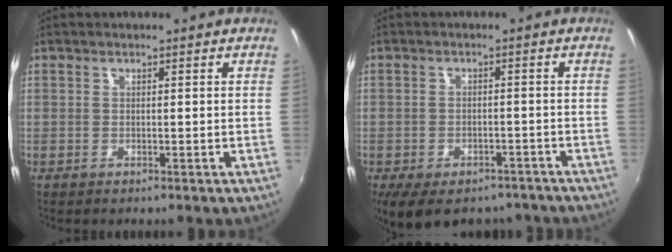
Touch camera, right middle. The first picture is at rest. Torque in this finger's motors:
{"motor_torque": [1.10, -1.04, 0.46, 0.14]}